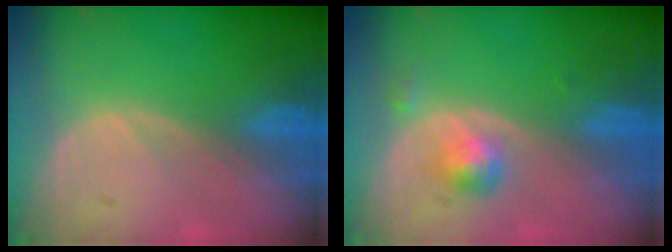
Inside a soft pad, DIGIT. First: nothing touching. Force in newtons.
{"total": 2.8, "press": 2.7, "slide": 0.2}